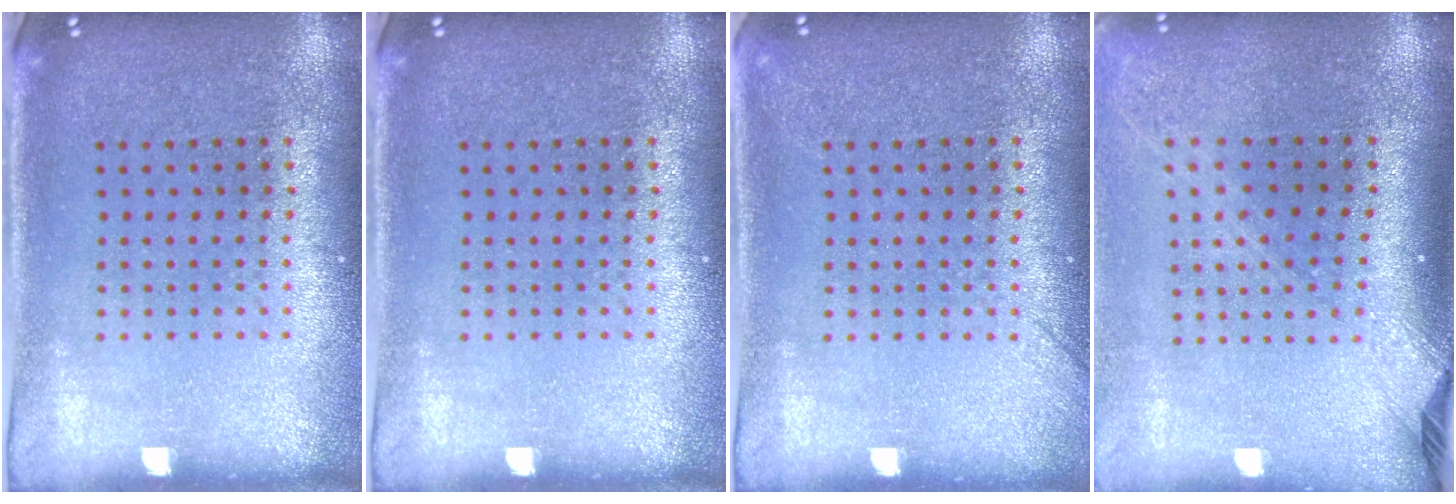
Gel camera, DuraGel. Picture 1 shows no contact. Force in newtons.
{"total": 0.0}
{"total": 1.1, "press": 1.1, "slide": 0.3}
{"total": 2.2, "press": 1.6, "slide": 1.5}